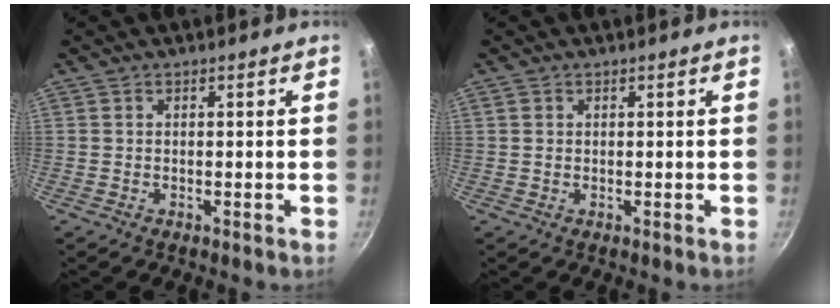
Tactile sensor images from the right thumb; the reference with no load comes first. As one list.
[{"total": 0.7, "force": [0.2, 0.7, 0.2], "torque": [-0.003, 0.001, 0.002]}]